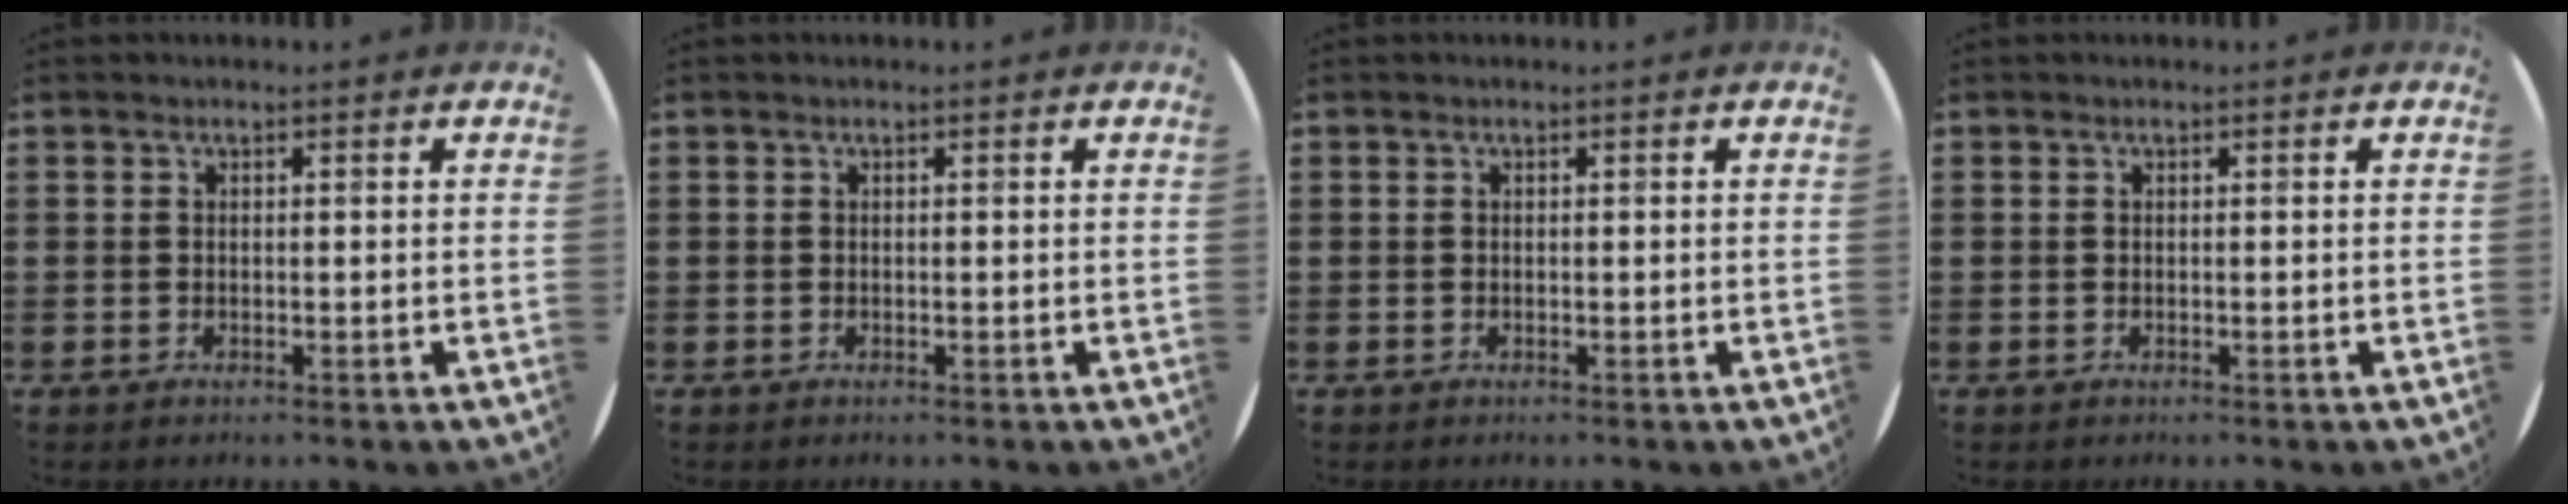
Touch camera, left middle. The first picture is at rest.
{"total": 0.0}
{"total": 0.0}
{"total": 0.0}